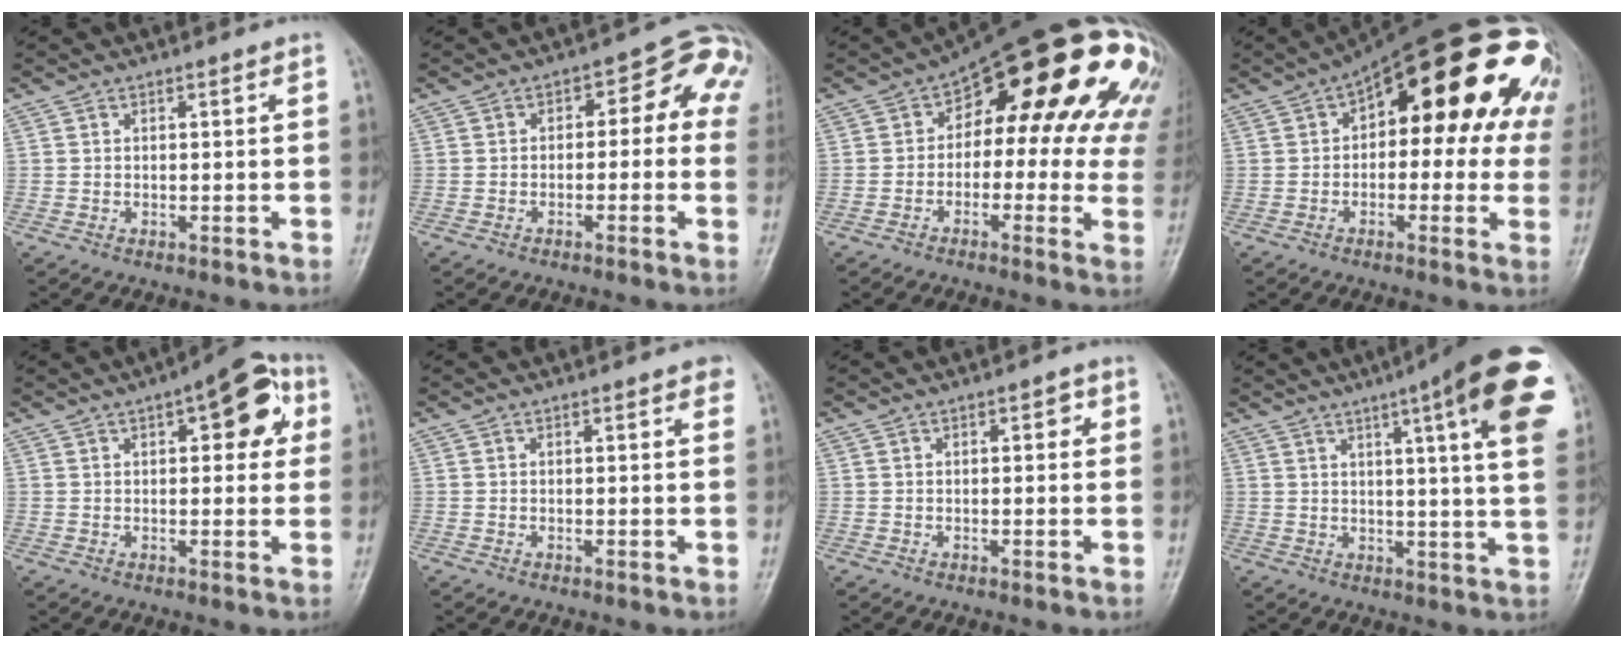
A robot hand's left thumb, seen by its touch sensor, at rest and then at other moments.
{"total": 9.1, "force": [0.4, 5.7, 7.1], "torque": [-0.039, 0.041, -0.009]}
{"total": 22.3, "force": [5.5, 10.9, 18.6], "torque": [-0.195, 0.040, 0.062]}
{"total": 22.8, "force": [6.0, 11.2, 19.0], "torque": [-0.215, 0.038, 0.069]}
{"total": 11.0, "force": [3.9, 5.0, 9.0], "torque": [-0.077, 0.011, 0.040]}
{"total": 1.9, "force": [1.1, 0.6, 1.4], "torque": [-0.014, 0.000, 0.009]}
{"total": 1.9, "force": [0.6, 1.0, 1.5], "torque": [-0.008, 0.003, 0.005]}
{"total": 19.9, "force": [8.9, 2.9, 17.5], "torque": [-0.221, -0.017, 0.101]}